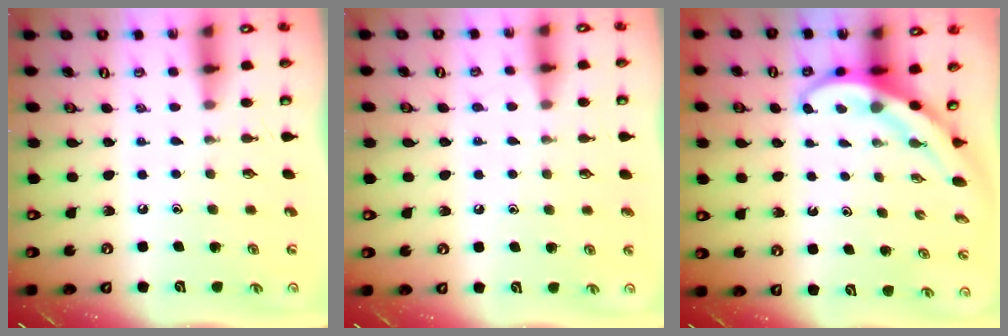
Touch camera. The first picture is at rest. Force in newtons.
{"total": 4.4, "press": 4.4, "slide": 0.6}
{"total": 3.8, "press": 3.8, "slide": 0.6}